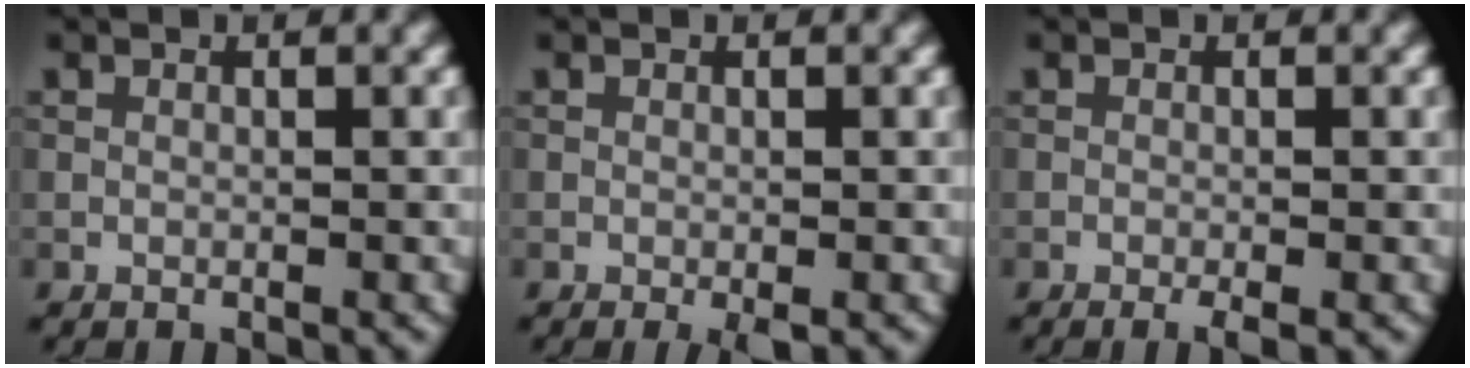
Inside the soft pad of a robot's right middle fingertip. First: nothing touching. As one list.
[{"total": 1.1, "force": [-0.4, 0.2, 0.9], "torque": [-0.016, -0.005, -0.006]}, {"total": 1.6, "force": [-0.8, 0.2, 1.4], "torque": [-0.020, -0.005, -0.014]}]